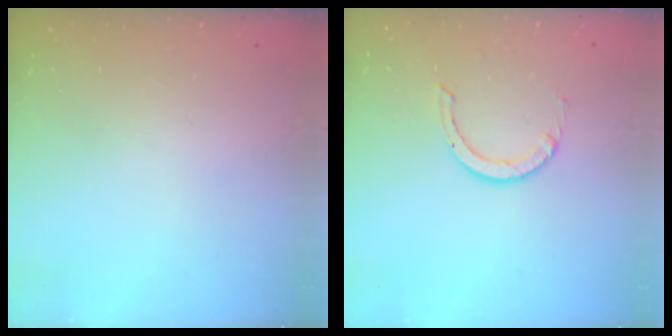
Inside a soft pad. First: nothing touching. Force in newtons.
{"total": 2.8, "press": 2.8, "slide": 0.2}